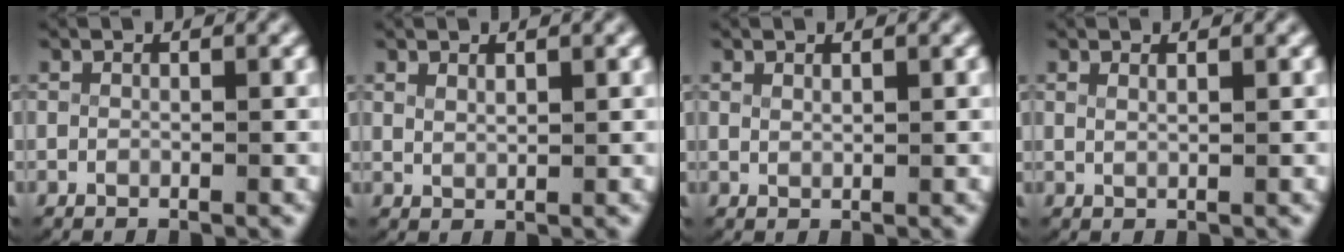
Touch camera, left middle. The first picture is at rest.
{"total": 1.0, "force": [0.9, -0.1, 0.3], "torque": [-0.010, -0.008, 0.028]}
{"total": 0.7, "force": [0.6, -0.2, 0.2], "torque": [-0.005, -0.005, 0.020]}
{"total": 0.8, "force": [0.6, -0.3, 0.4], "torque": [-0.010, -0.007, 0.018]}